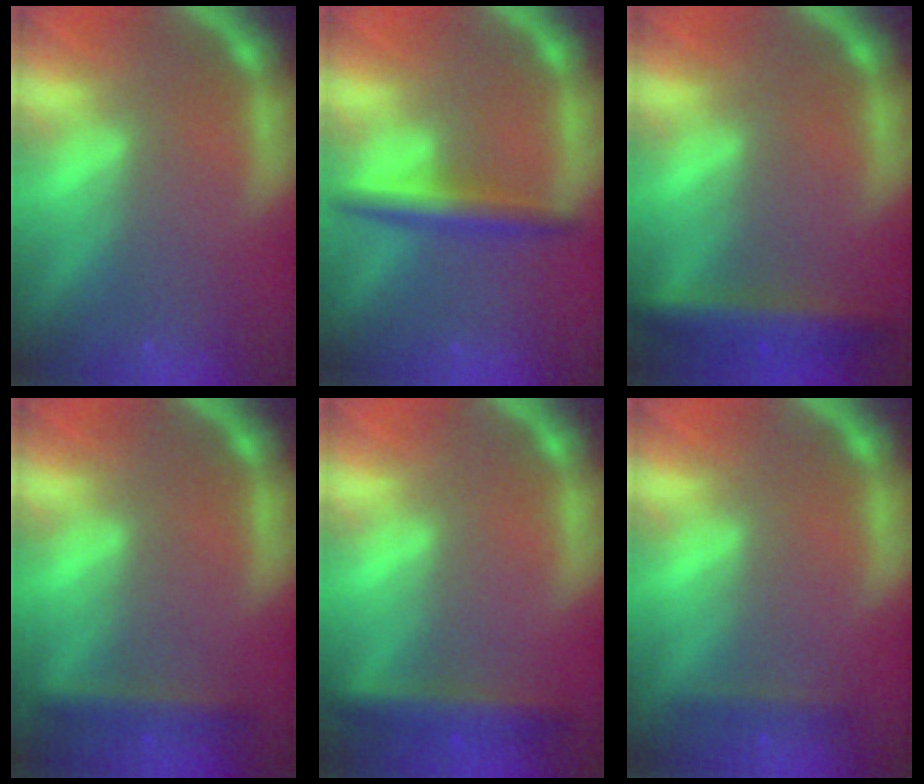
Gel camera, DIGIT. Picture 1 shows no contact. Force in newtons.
{"total": 3.5}
{"total": 4.5}
{"total": 2.4}
{"total": 3.5}
{"total": 1.4}